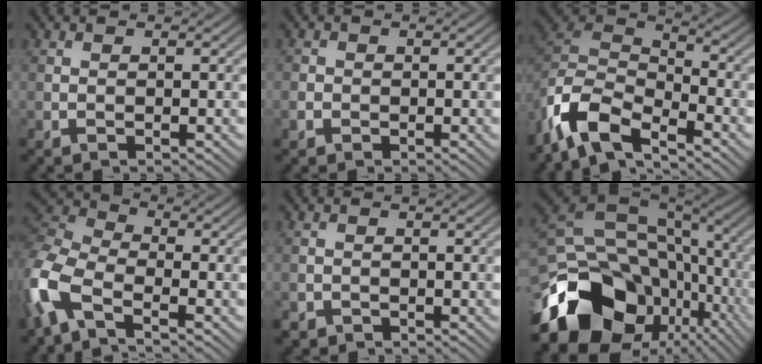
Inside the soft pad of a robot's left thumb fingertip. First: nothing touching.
{"total": 1.5, "force": [-0.5, 1.4, 0.3], "torque": [-0.002, -0.004, -0.012]}
{"total": 10.2, "force": [-7.0, 3.9, 6.3], "torque": [-0.138, -0.007, -0.156]}
{"total": 9.5, "force": [-4.4, 4.4, 7.2], "torque": [-0.183, -0.006, -0.111]}
{"total": 1.4, "force": [-1.0, 1.0, 0.2], "torque": [0.000, -0.004, -0.023]}
{"total": 20.8, "force": [-8.4, 15.1, 11.5], "torque": [-0.257, -0.028, -0.102]}